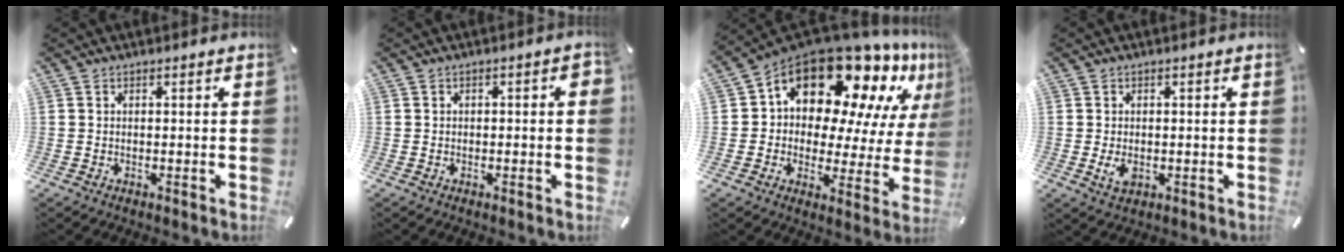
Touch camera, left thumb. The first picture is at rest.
{"total": 1.5, "force": [-0.5, 1.0, 1.0], "torque": [-0.017, 0.006, -0.011]}
{"total": 18.6, "force": [12.7, 10.2, 8.8], "torque": [-0.133, -0.112, 0.217]}
{"total": 3.2, "force": [-0.6, 2.1, 2.3], "torque": [-0.054, -0.003, -0.012]}